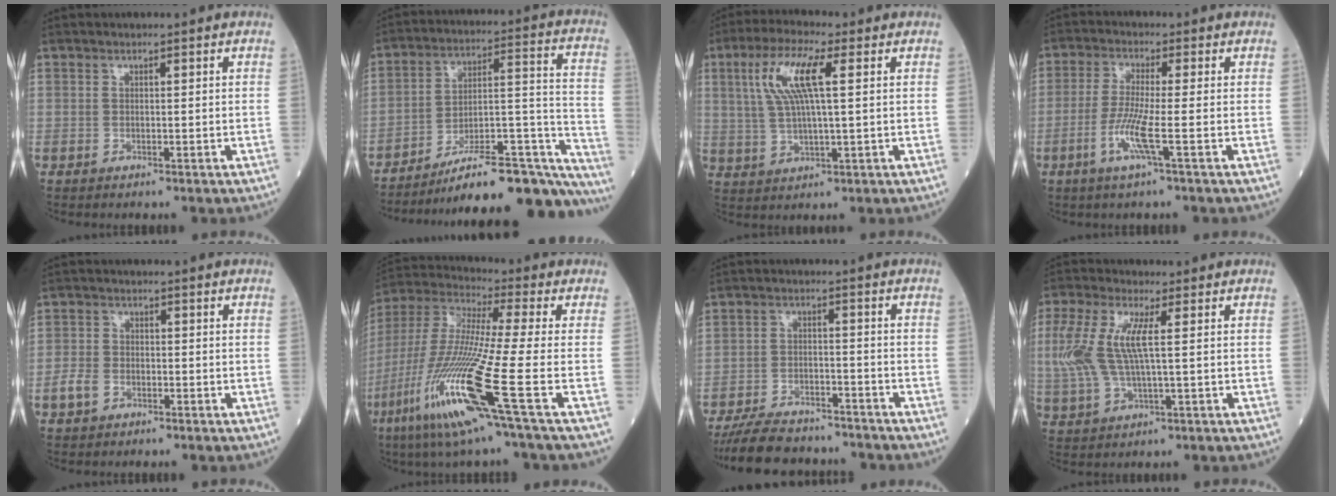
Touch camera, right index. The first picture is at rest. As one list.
[{"total": 26.4, "force": [-22.6, 3.7, 13.2], "torque": [-0.107, 0.031, -0.325]}, {"total": 9.4, "force": [2.9, 1.5, 8.8], "torque": [-0.188, 0.015, 0.056]}, {"total": 5.9, "force": [-2.0, -0.5, 5.5], "torque": [-0.117, -0.014, -0.045]}, {"total": 3.2, "force": [-1.5, 2.3, 1.7], "torque": [-0.039, 0.005, -0.028]}, {"total": 17.8, "force": [-7.8, -1.1, 16.0], "torque": [-0.356, -0.041, -0.160]}, {"total": 11.7, "force": [-10.6, 3.2, 3.8], "torque": [-0.063, 0.004, -0.166]}, {"total": 9.7, "force": [1.4, 2.7, 9.2], "torque": [-0.229, 0.011, 0.029]}]